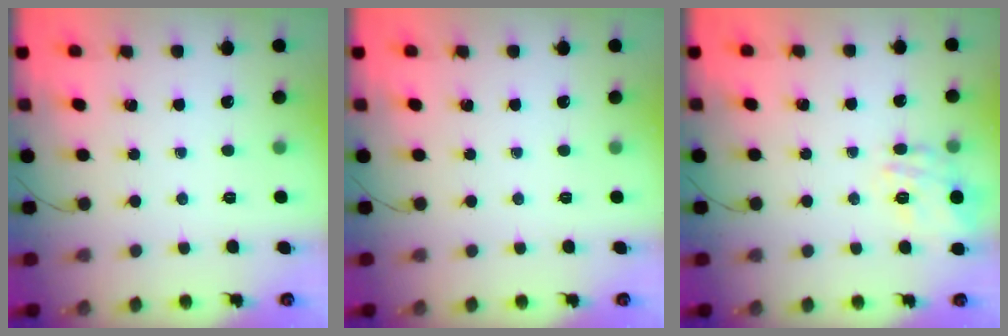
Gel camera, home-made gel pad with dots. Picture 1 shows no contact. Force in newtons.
{"total": 0.0}
{"total": 14.1, "press": 14.1, "slide": 0.9}